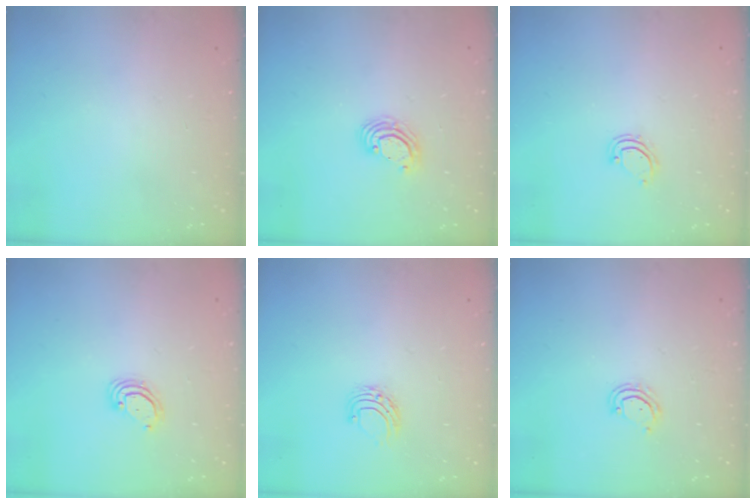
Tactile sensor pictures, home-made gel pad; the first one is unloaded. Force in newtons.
{"total": 3.6, "press": 3.6, "slide": 0.2}
{"total": 3.9, "press": 3.9, "slide": 0.3}
{"total": 3.0, "press": 2.9, "slide": 0.3}
{"total": 4.9, "press": 4.9, "slide": 0.4}
{"total": 4.7, "press": 4.6, "slide": 0.4}